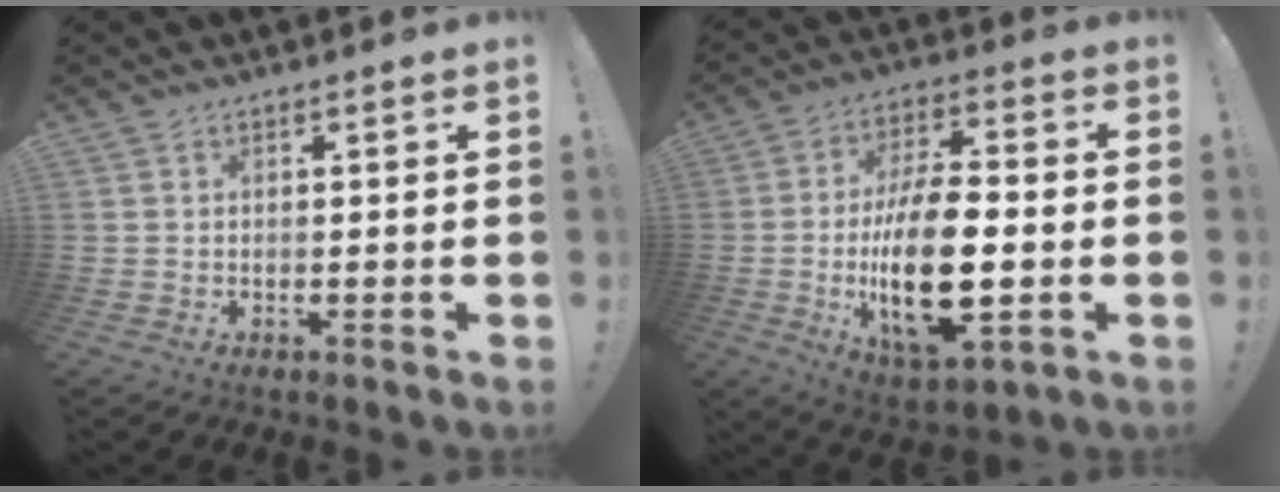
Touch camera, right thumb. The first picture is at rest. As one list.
[{"total": 21.3, "force": [-3.7, 9.2, 18.9], "torque": [-0.348, -0.001, -0.058]}]